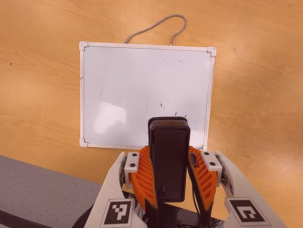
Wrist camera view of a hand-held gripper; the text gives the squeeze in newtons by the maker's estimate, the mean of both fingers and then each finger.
{"total": 7.4, "left": 5.9, "right": 9.0}